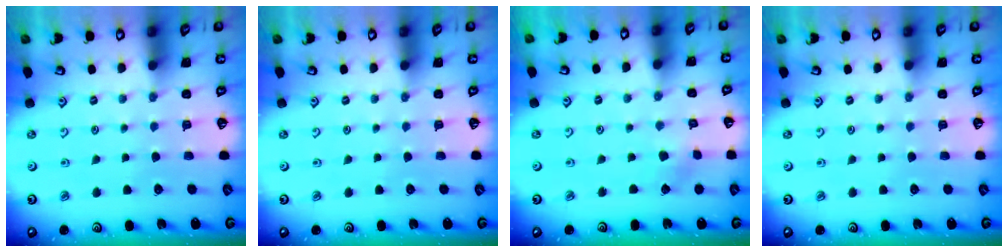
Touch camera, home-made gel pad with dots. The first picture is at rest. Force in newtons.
{"total": 0.0}
{"total": 2.2, "press": 2.2, "slide": 0.1}
{"total": 0.0}